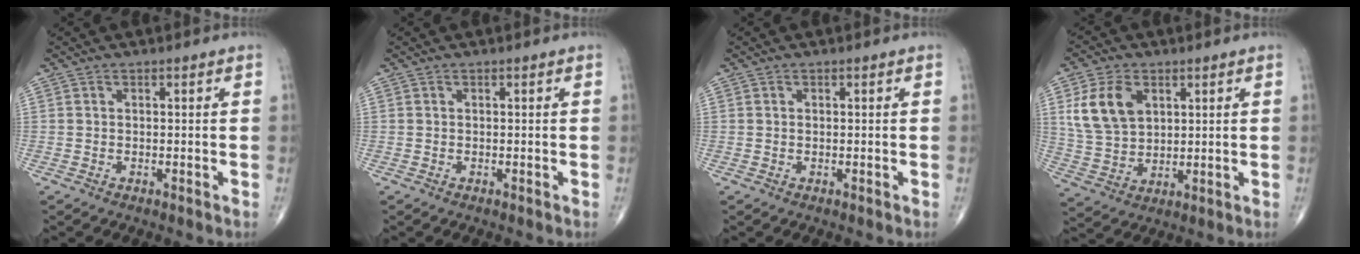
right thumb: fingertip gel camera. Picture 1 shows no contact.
{"total": 0.0}
{"total": 0.0}
{"total": 10.7, "force": [3.7, 7.2, 6.9], "torque": [-0.122, -0.010, 0.080]}